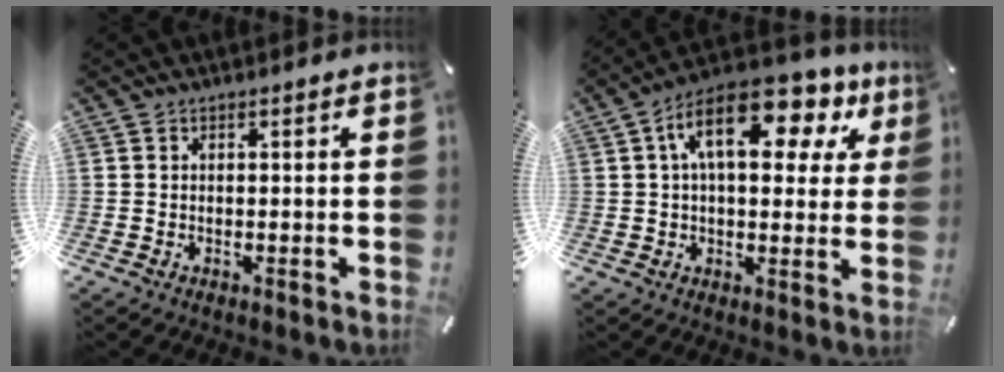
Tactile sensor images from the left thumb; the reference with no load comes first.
{"total": 16.0, "force": [6.8, 7.9, 12.1], "torque": [-0.197, -0.010, 0.113]}